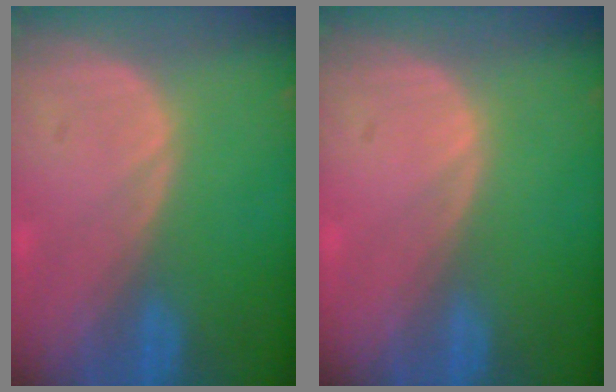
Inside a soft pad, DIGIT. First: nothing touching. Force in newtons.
{"total": 0.0}